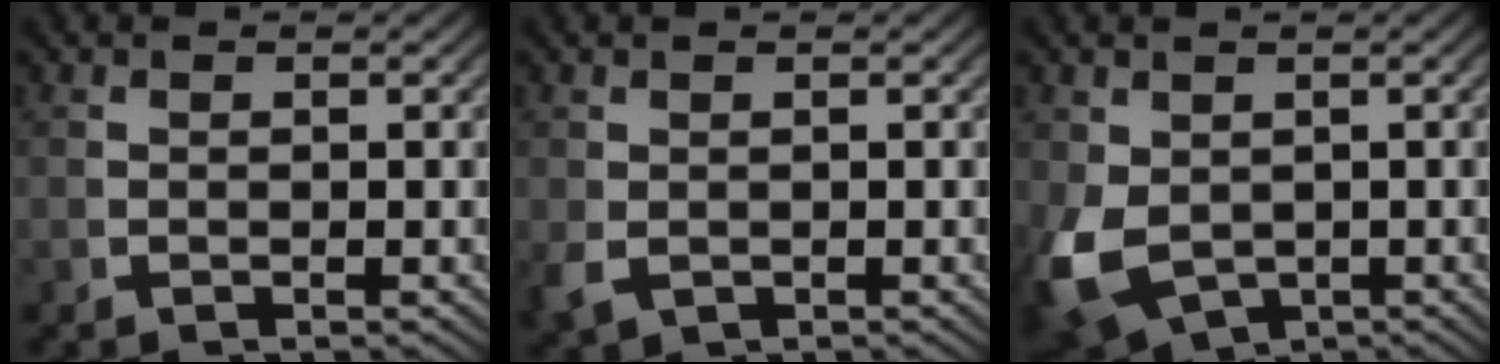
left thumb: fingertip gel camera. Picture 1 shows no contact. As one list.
[{"total": 1.7, "force": [-0.4, 1.3, 1.0], "torque": [-0.031, -0.010, 0.004]}, {"total": 7.1, "force": [-2.2, 5.5, 4.0], "torque": [-0.109, -0.047, -0.010]}]